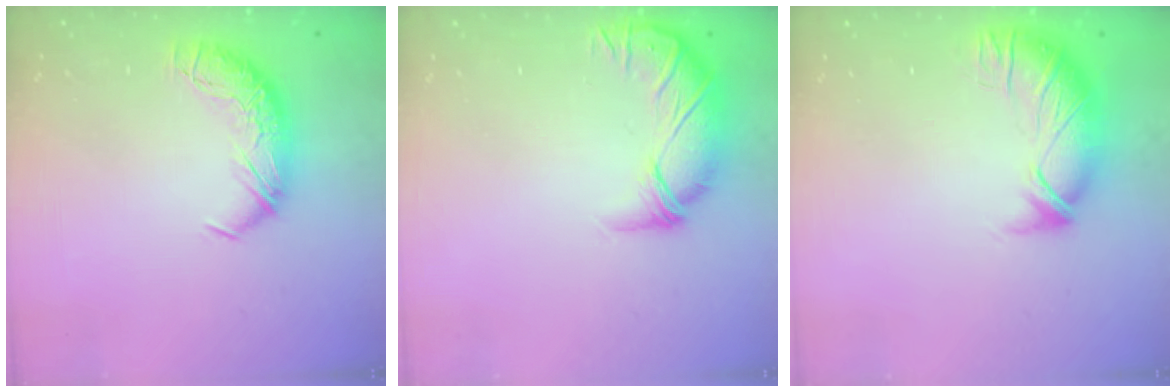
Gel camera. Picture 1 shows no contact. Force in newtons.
{"total": 3.5, "press": 2.6, "slide": 2.4}
{"total": 3.0, "press": 1.8, "slide": 2.5}